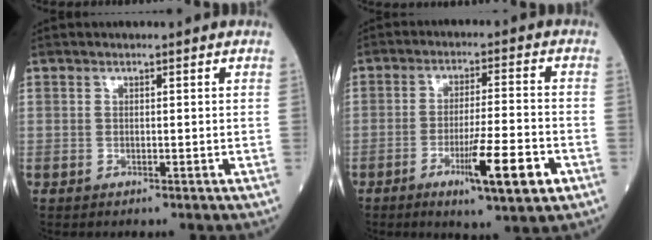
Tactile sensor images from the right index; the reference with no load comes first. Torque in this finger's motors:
{"motor_torque": [1.56, -0.55, 0.68, 0.17]}